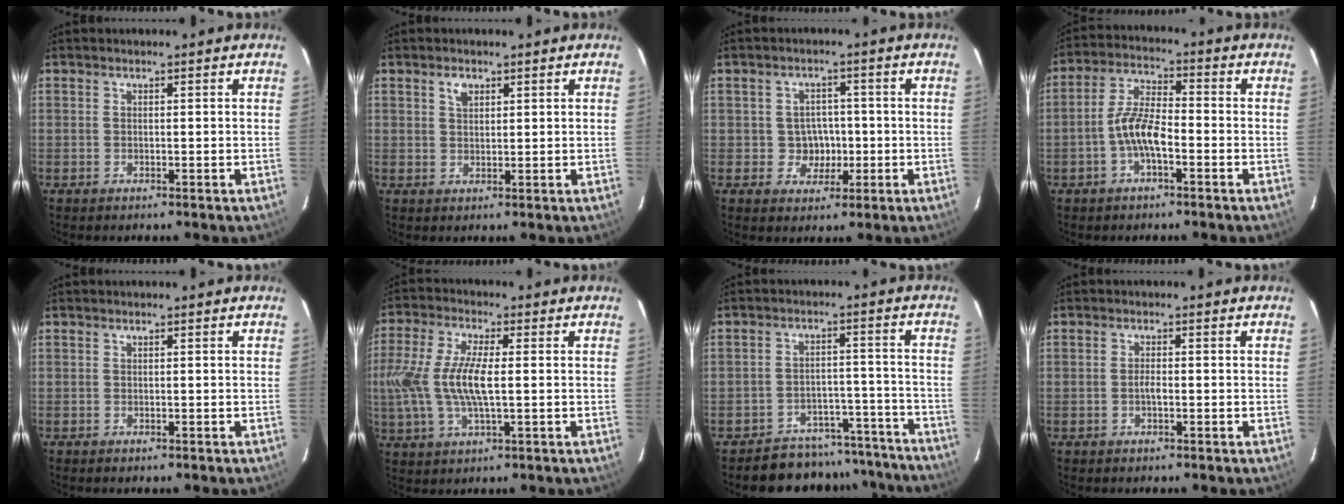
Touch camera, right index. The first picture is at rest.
{"total": 2.3, "force": [1.2, 1.4, 1.3], "torque": [-0.021, 0.006, 0.022]}
{"total": 4.7, "force": [-0.8, 4.4, 1.3], "torque": [-0.030, 0.016, -0.001]}
{"total": 7.3, "force": [-2.8, 2.4, 6.3], "torque": [-0.133, 0.013, -0.053]}
{"total": 0.0}
{"total": 12.3, "force": [-0.4, 4.0, 11.6], "torque": [-0.243, 0.000, -0.006]}
{"total": 13.1, "force": [-11.9, 5.5, 0.7], "torque": [-0.005, 0.059, -0.145]}
{"total": 1.5, "force": [-0.5, 0.5, 1.3], "torque": [-0.027, 0.003, -0.011]}